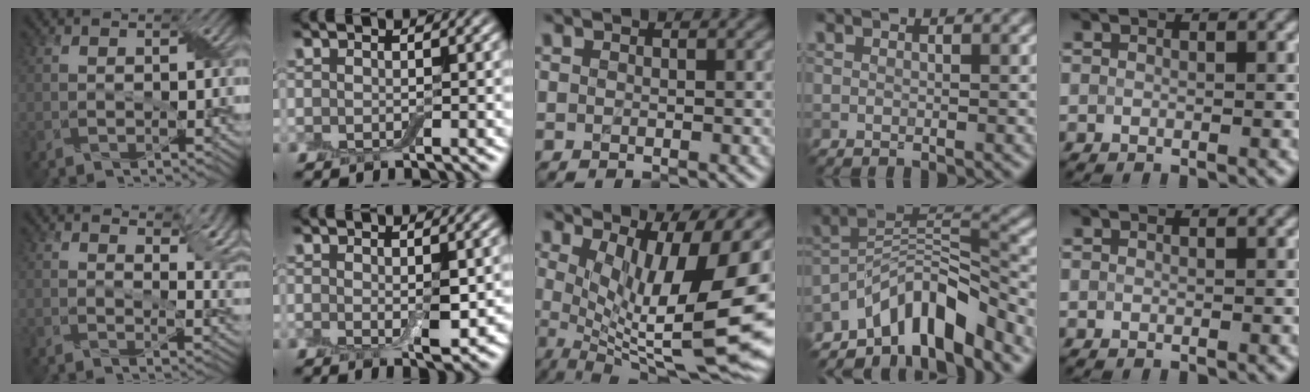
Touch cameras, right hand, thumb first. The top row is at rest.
{"thumb": {"total": 8.4, "force": [4.5, 3.3, 6.3], "torque": [-0.089, -0.001, 0.076]}, "index": {"total": 3.1, "force": [-0.2, 0.9, 3.0], "torque": [-0.048, -0.008, 0.001]}, "middle": {"total": 14.4, "force": [1.8, 4.0, 13.7], "torque": [-0.201, -0.015, 0.039]}, "ring": {"total": 8.7, "force": [-6.3, 2.9, 5.3], "torque": [-0.071, 0.006, -0.125]}}